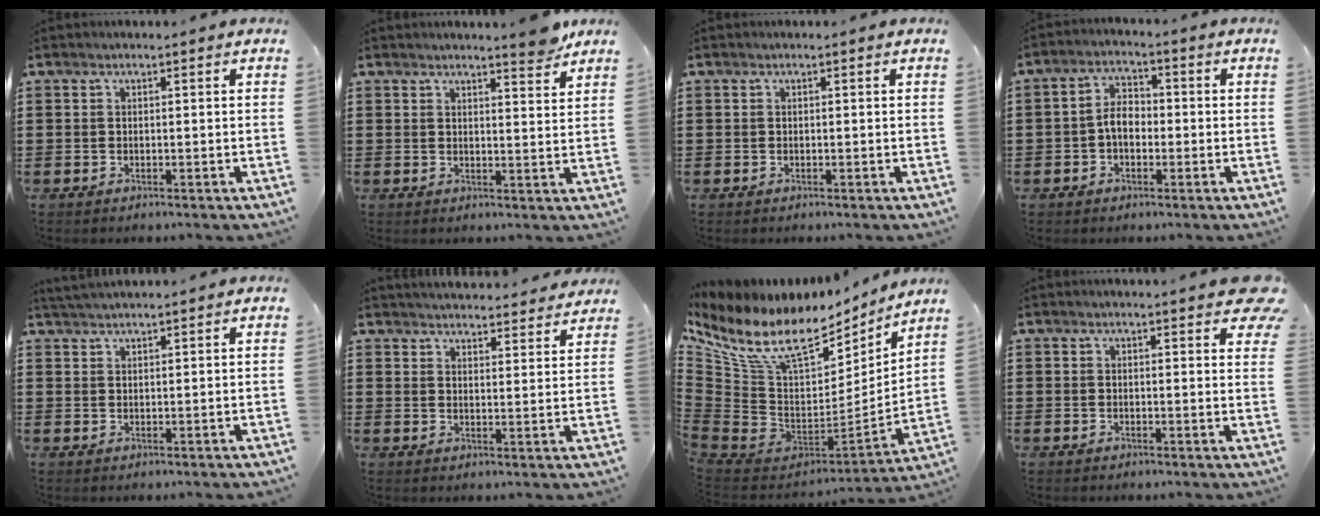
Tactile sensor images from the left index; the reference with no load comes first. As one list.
[{"total": 4.3, "force": [3.9, 0.2, 1.8], "torque": [-0.028, -0.014, 0.067]}, {"total": 0.0}, {"total": 4.3, "force": [-0.8, 2.6, 3.3], "torque": [-0.069, 0.007, -0.018]}, {"total": 1.9, "force": [1.9, -0.1, 0.2], "torque": [-0.009, 0.001, 0.038]}, {"total": 4.0, "force": [4.0, -0.1, 0.1], "torque": [-0.007, -0.025, 0.069]}, {"total": 14.0, "force": [9.1, 6.2, 8.7], "torque": [-0.207, -0.062, 0.158]}, {"total": 3.7, "force": [2.9, 0.8, 2.0], "torque": [-0.025, -0.007, 0.050]}]